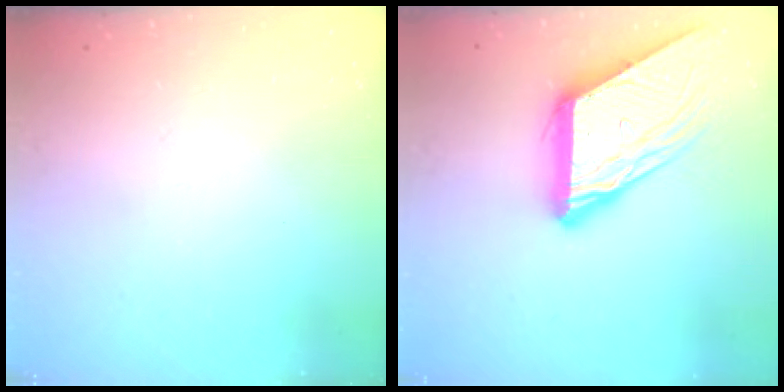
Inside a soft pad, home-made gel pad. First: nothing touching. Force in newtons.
{"total": 13.1, "press": 13.1, "slide": 1.3}